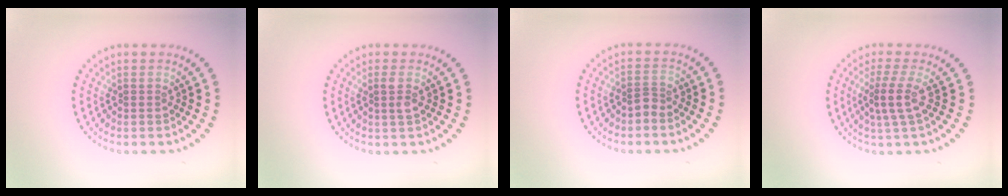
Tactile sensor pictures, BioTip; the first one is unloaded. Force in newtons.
{"total": 1.2, "press": 1.1, "slide": 0.3}
{"total": 1.1, "press": 0.7, "slide": 0.8}
{"total": 2.7, "press": 1.9, "slide": 1.8}